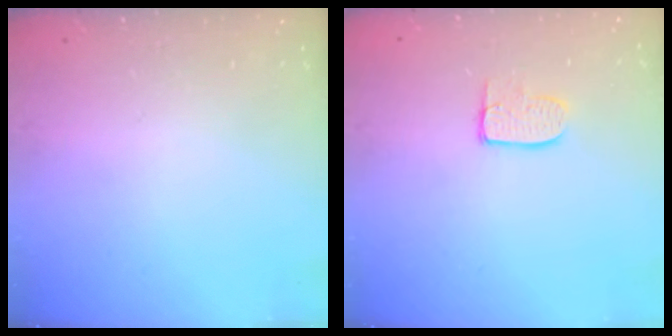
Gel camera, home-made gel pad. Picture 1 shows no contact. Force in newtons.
{"total": 6.7, "press": 6.7, "slide": 0.4}